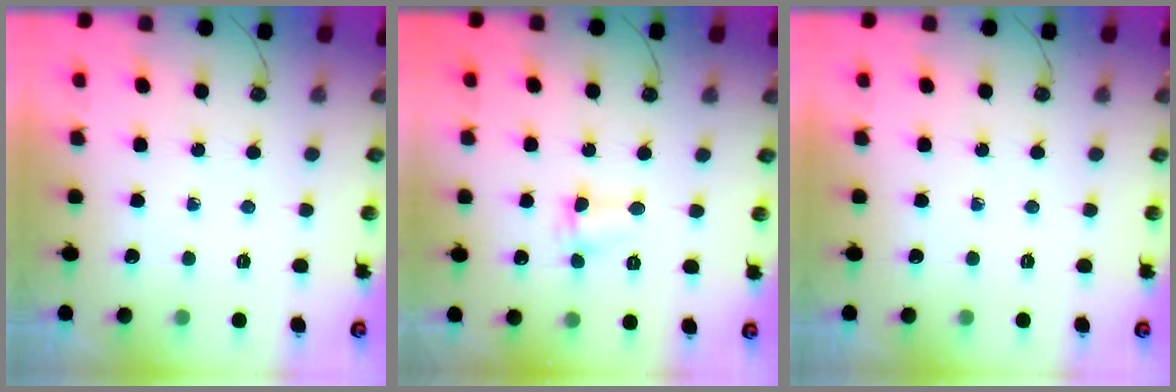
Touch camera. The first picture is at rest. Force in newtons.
{"total": 2.5, "press": 2.5, "slide": 0.4}
{"total": 0.0}